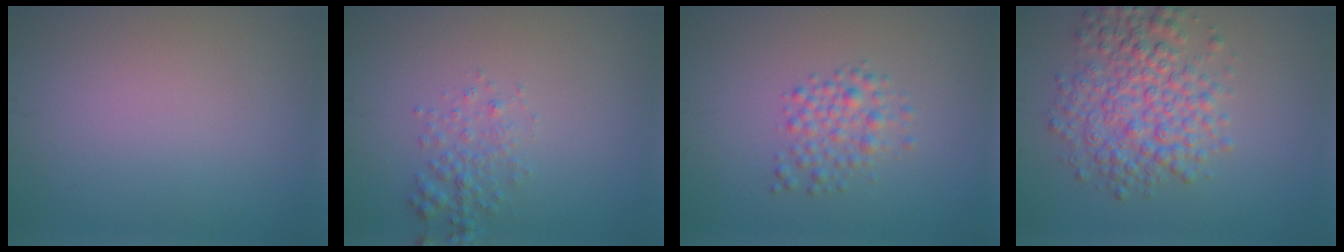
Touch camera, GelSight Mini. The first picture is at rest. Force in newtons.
{"total": 2.0, "press": 2.0, "slide": 0.1}
{"total": 2.4, "press": 2.4, "slide": 0.1}
{"total": 5.9, "press": 5.9, "slide": 0.1}